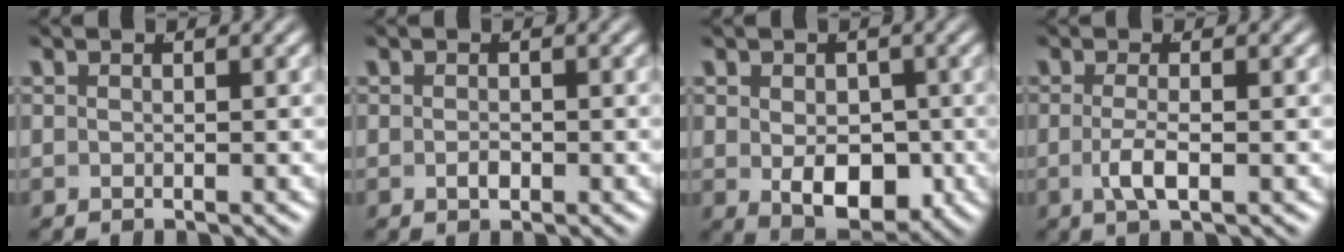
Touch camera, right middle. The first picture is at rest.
{"total": 0.7, "force": [-0.5, 0.2, 0.5], "torque": [-0.010, -0.006, -0.004]}
{"total": 6.0, "force": [-1.4, 3.4, 4.7], "torque": [-0.073, -0.041, 0.001]}
{"total": 2.2, "force": [-0.9, 0.0, 2.0], "torque": [-0.041, -0.014, -0.009]}